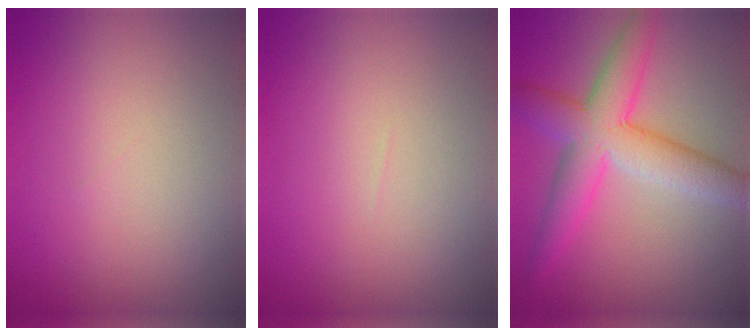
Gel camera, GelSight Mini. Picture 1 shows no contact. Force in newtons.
{"total": 0.0}
{"total": 6.7, "press": 6.7, "slide": 0.2}